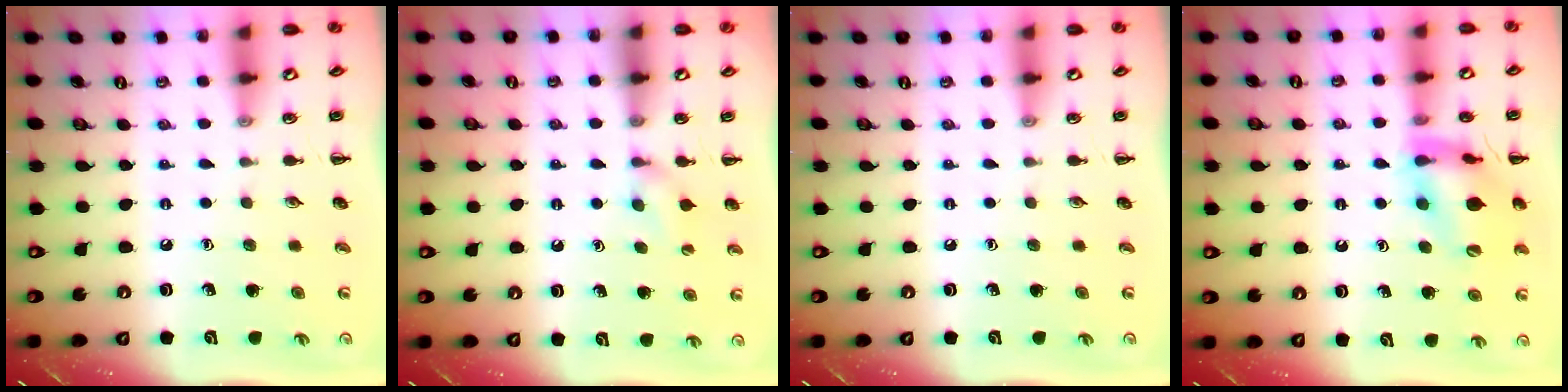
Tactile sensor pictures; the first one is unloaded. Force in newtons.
{"total": 5.2, "press": 5.0, "slide": 1.4}
{"total": 0.0}
{"total": 16.3, "press": 16.1, "slide": 2.8}